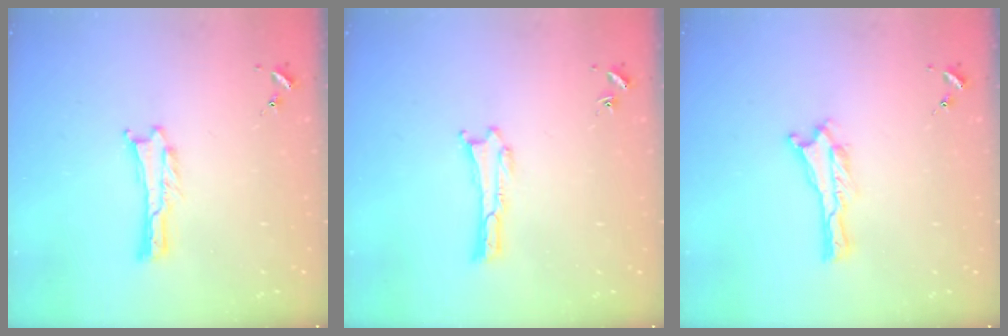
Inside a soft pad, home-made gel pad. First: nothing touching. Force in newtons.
{"total": 0.0}
{"total": 0.0}